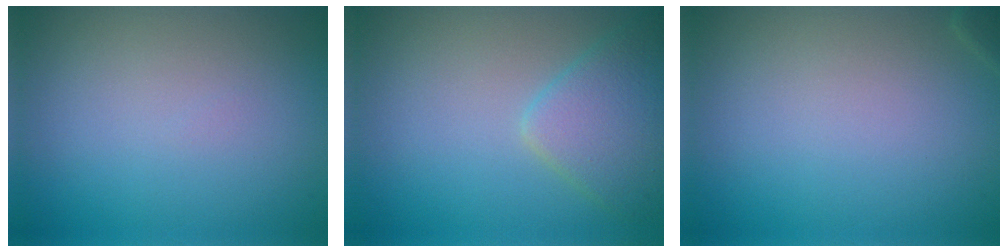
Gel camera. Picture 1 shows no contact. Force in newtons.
{"total": 4.0, "press": 3.9, "slide": 0.2}
{"total": 0.6, "press": 0.6, "slide": 0.0}